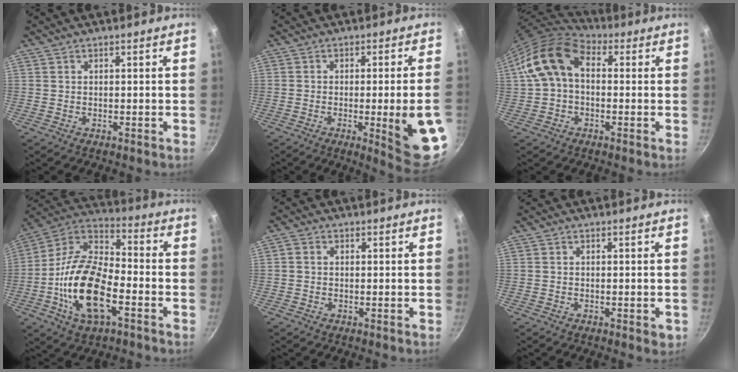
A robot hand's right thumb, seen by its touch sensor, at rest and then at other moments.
{"total": 13.6, "force": [-3.1, 1.9, 13.1], "torque": [-0.150, 0.007, -0.033]}
{"total": 12.3, "force": [1.4, 8.5, 8.8], "torque": [-0.145, 0.030, 0.010]}
{"total": 19.4, "force": [-6.0, 9.4, 15.9], "torque": [-0.292, 0.036, -0.130]}
{"total": 1.5, "force": [0.0, 1.3, 0.9], "torque": [-0.019, 0.007, -0.003]}
{"total": 2.1, "force": [-0.6, 1.0, 1.7], "torque": [-0.020, -0.002, -0.010]}